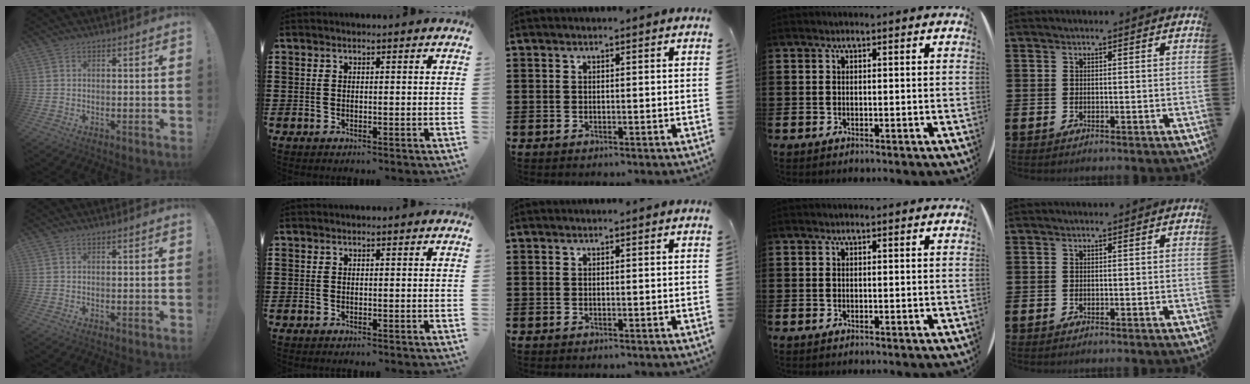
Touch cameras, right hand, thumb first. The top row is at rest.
{}